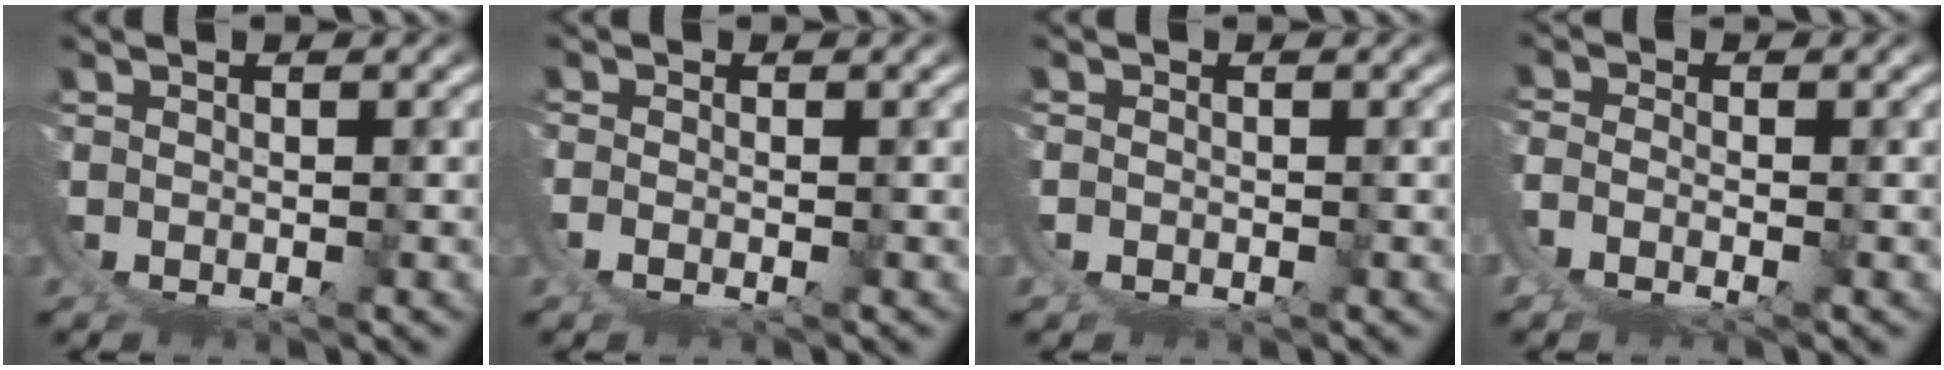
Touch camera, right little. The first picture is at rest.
{"total": 1.3, "force": [0.2, 0.5, 1.2], "torque": [-0.032, -0.007, 0.008]}
{"total": 1.3, "force": [0.3, 1.2, 0.3], "torque": [-0.017, 0.000, 0.003]}
{"total": 4.7, "force": [0.4, 3.8, 2.8], "torque": [-0.084, -0.018, 0.007]}